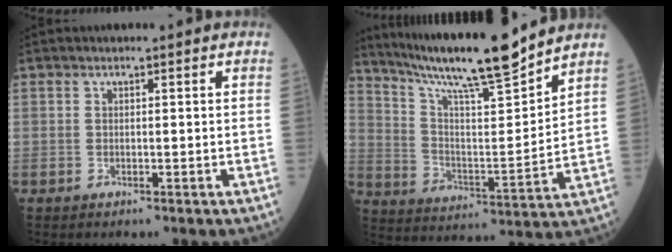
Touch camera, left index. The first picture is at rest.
{"total": 17.4, "force": [14.9, -0.2, 9.0], "torque": [-0.159, -0.006, 0.253]}